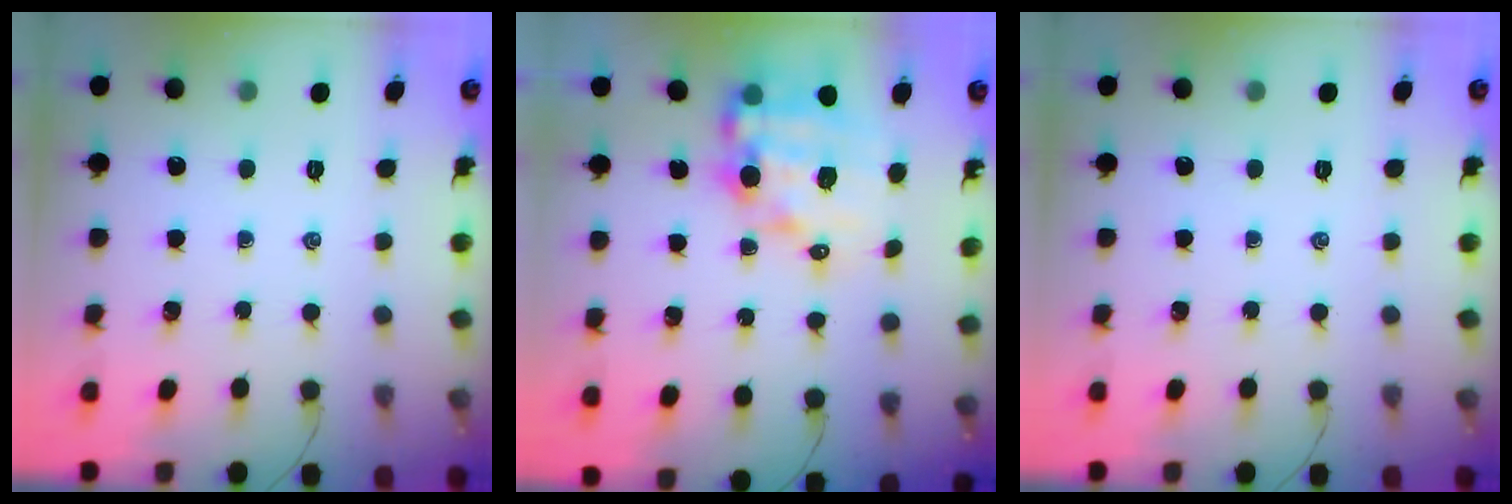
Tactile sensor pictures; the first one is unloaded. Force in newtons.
{"total": 13.1, "press": 12.6, "slide": 3.4}
{"total": 0.0}